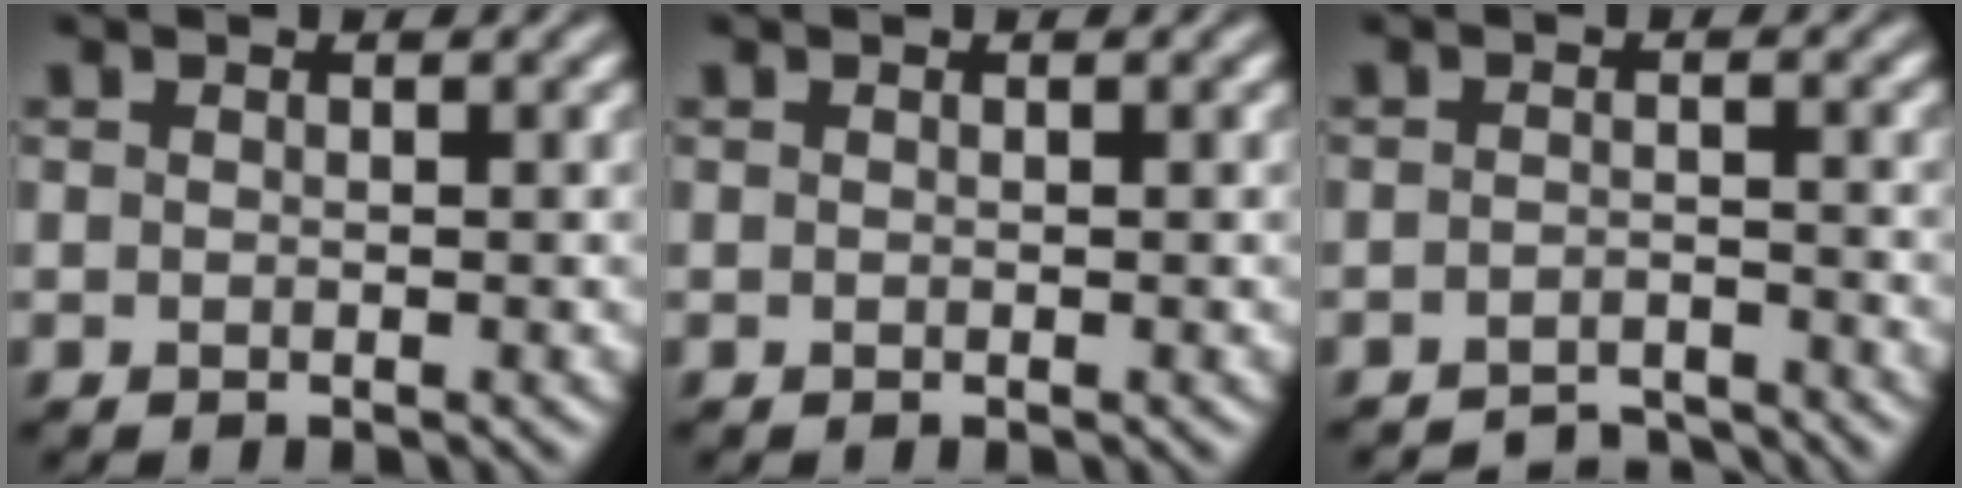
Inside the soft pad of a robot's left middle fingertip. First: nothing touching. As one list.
[{"total": 0.0}, {"total": 3.0, "force": [-3.0, 0.3, 0.5], "torque": [-0.002, 0.004, -0.050]}]